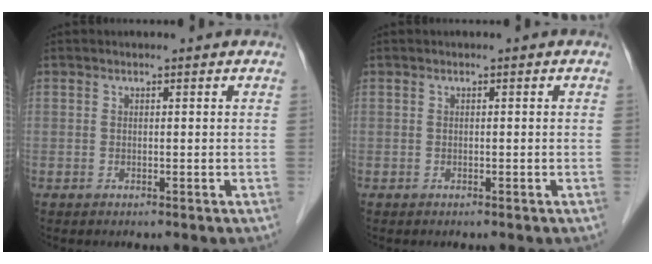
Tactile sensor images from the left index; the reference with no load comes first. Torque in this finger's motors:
{"motor_torque": [-0.01, 0.01, 0.02, 0.00]}